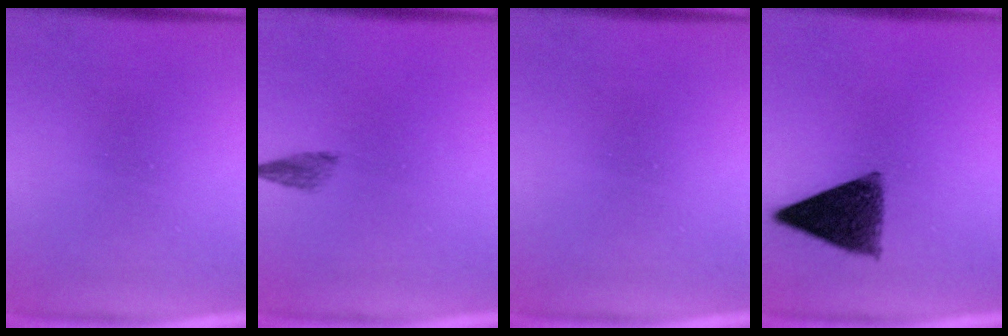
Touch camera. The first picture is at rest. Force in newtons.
{"total": 3.0}
{"total": 0.0}
{"total": 10.1}